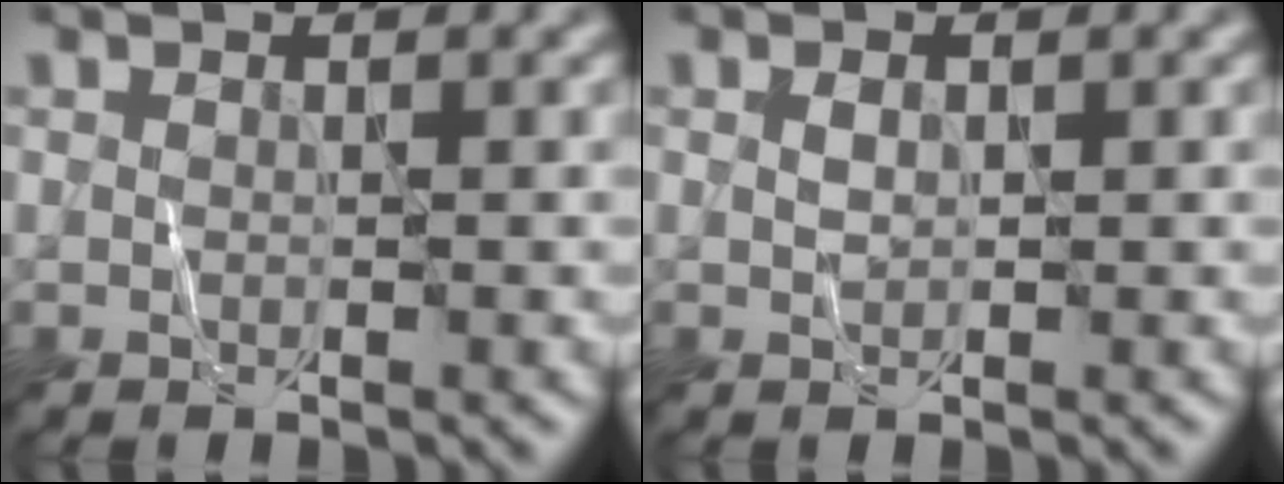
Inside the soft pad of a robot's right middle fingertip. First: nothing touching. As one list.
[{"total": 0.7, "force": [0.1, 0.4, 0.5], "torque": [-0.014, 0.001, 0.005]}]